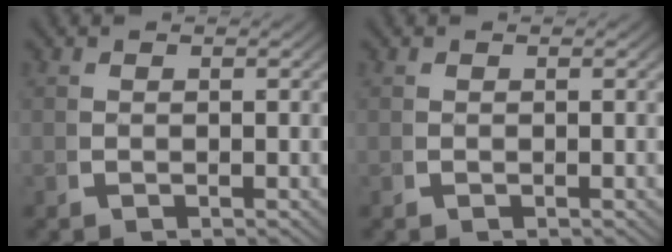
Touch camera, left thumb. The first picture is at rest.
{"total": 0.0}